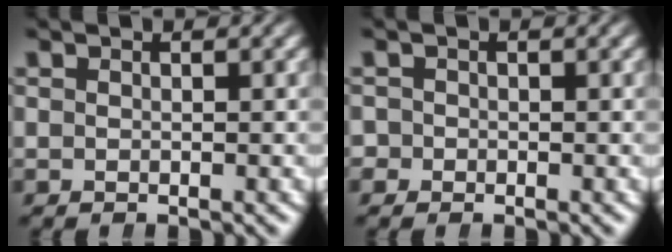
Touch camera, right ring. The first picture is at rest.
{"total": 1.4, "force": [-0.6, 1.3, -0.1], "torque": [-0.001, -0.002, -0.014]}